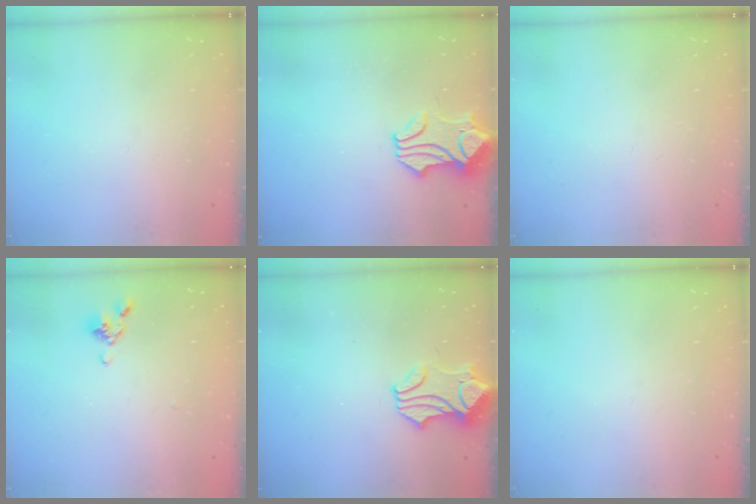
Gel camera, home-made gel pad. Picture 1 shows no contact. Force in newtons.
{"total": 1.5, "press": 1.3, "slide": 0.8}
{"total": 0.0}
{"total": 5.1, "press": 4.9, "slide": 1.0}
{"total": 1.7, "press": 1.4, "slide": 1.0}
{"total": 0.0}